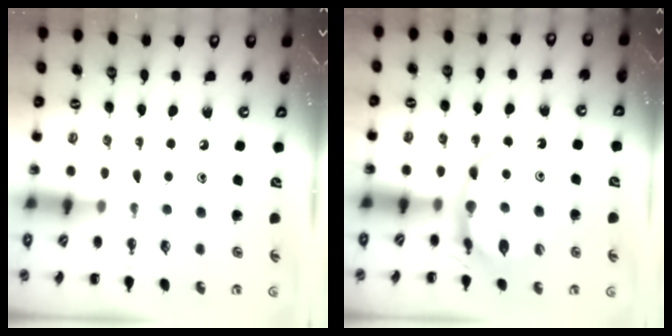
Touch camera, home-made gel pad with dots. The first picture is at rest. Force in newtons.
{"total": 7.7, "press": 7.6, "slide": 1.2}